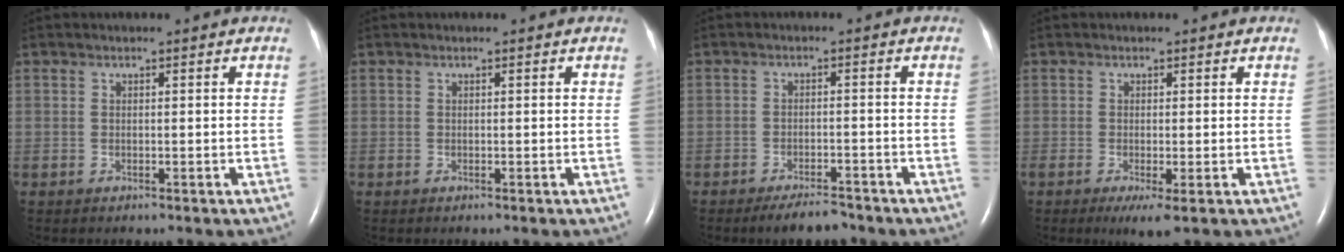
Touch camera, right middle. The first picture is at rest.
{"total": 0.0}
{"total": 4.3, "force": [-3.7, 1.0, 2.0], "torque": [-0.034, -0.005, -0.059]}
{"total": 3.2, "force": [-1.3, 0.5, 2.9], "torque": [-0.047, -0.011, -0.017]}